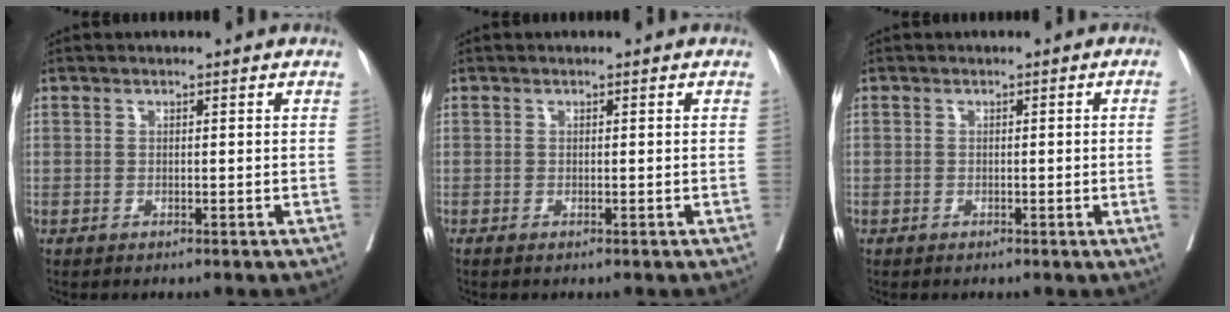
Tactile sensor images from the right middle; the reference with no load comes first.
{"total": 0.0}
{"total": 1.4, "force": [-0.3, -0.3, 1.3], "torque": [-0.023, 0.000, -0.004]}